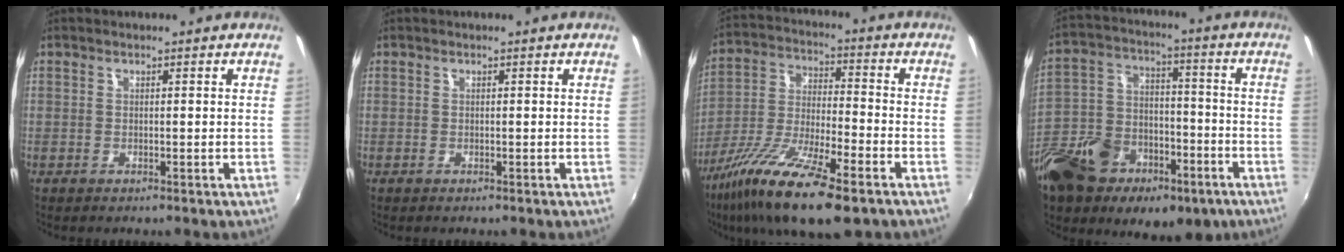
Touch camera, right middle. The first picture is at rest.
{"total": 0.0}
{"total": 18.4, "force": [-11.4, 4.3, 13.8], "torque": [-0.272, -0.040, -0.212]}
{"total": 26.9, "force": [-14.6, 16.3, 15.6], "torque": [-0.348, -0.017, -0.235]}